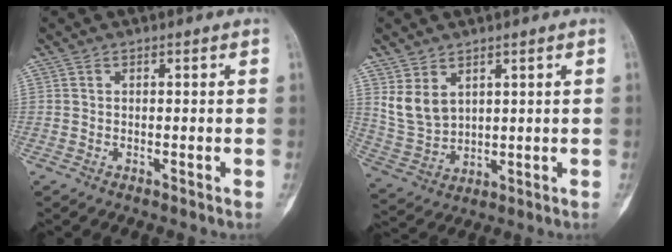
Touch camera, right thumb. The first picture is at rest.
{"total": 7.0, "force": [3.2, 4.6, 4.1], "torque": [-0.070, -0.017, 0.084]}